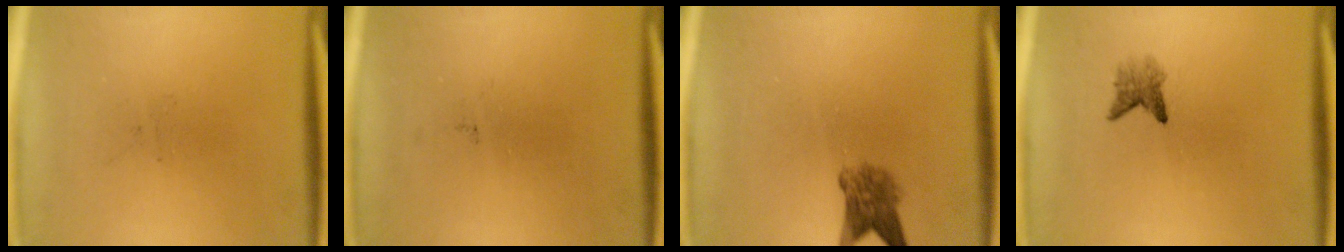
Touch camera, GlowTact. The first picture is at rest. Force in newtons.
{"total": 0.0}
{"total": 4.1}
{"total": 2.0}